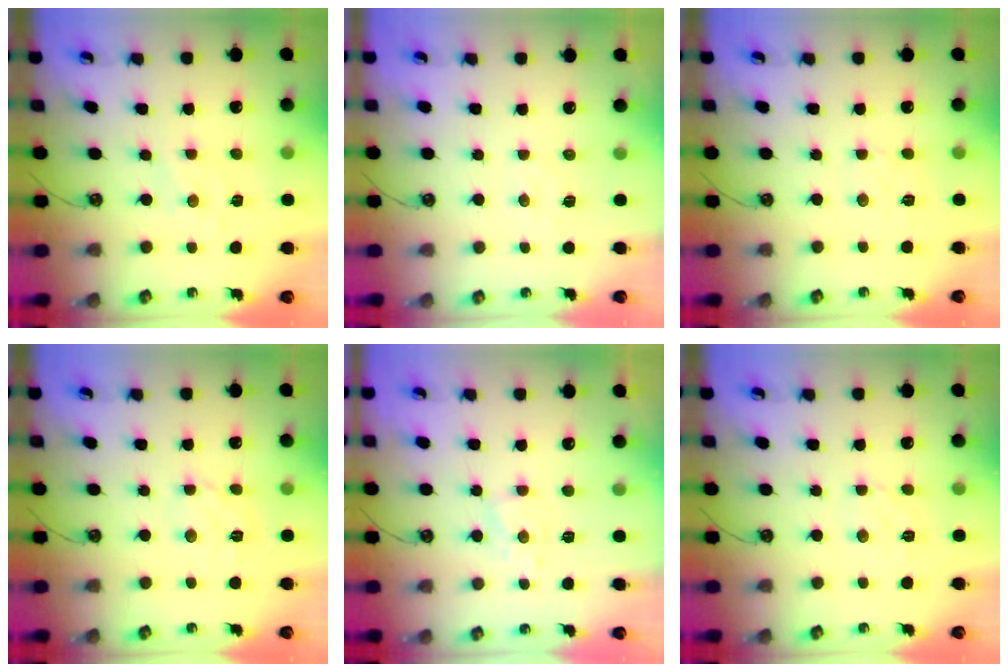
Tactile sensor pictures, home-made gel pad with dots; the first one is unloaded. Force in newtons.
{"total": 5.8, "press": 5.8, "slide": 0.8}
{"total": 1.5, "press": 1.4, "slide": 0.6}
{"total": 3.1, "press": 3.0, "slide": 0.7}
{"total": 6.6, "press": 6.5, "slide": 1.3}
{"total": 2.1, "press": 2.0, "slide": 0.6}